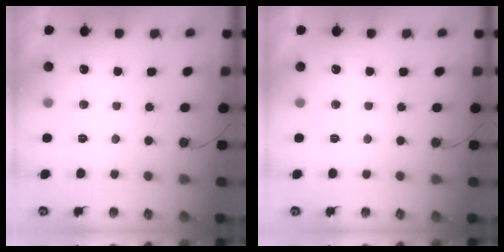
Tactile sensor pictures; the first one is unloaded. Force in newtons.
{"total": 0.0}